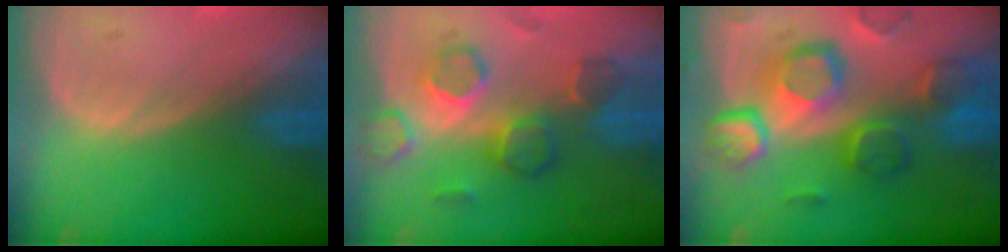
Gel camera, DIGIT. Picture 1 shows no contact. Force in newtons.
{"total": 7.8, "press": 7.4, "slide": 2.4}
{"total": 12.3, "press": 10.6, "slide": 6.2}